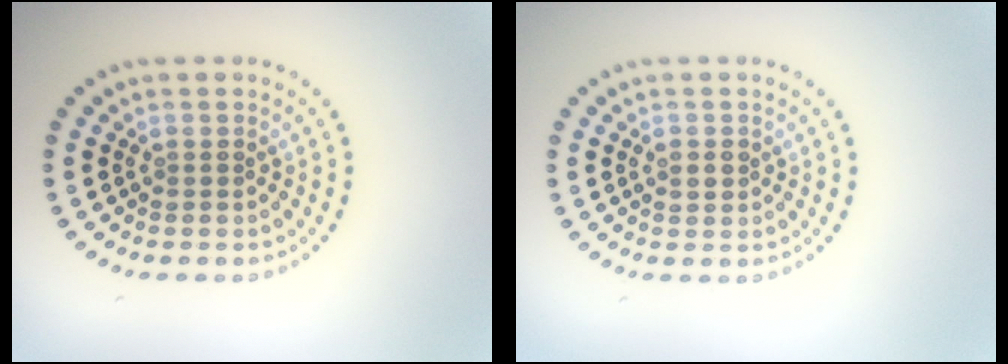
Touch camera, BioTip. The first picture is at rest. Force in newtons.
{"total": 1.2, "press": 1.2, "slide": 0.2}